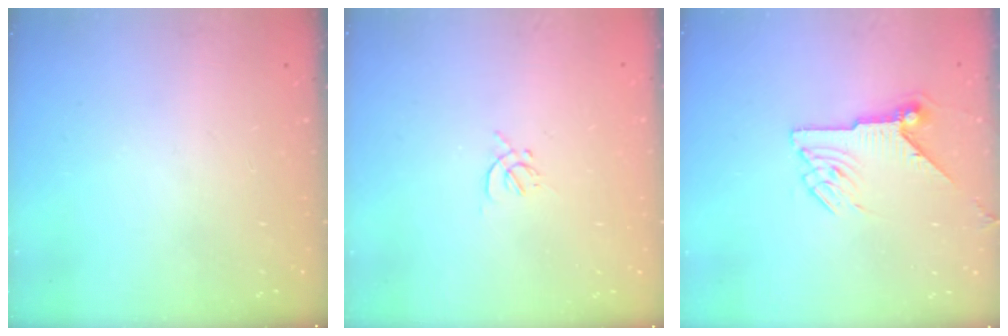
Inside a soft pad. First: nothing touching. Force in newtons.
{"total": 1.7, "press": 1.7, "slide": 0.5}
{"total": 7.5, "press": 7.5, "slide": 0.4}